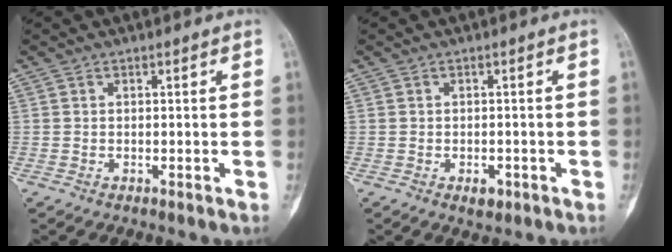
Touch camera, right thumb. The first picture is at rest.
{"total": 2.0, "force": [-1.0, 1.2, 1.3], "torque": [-0.011, 0.003, -0.011]}